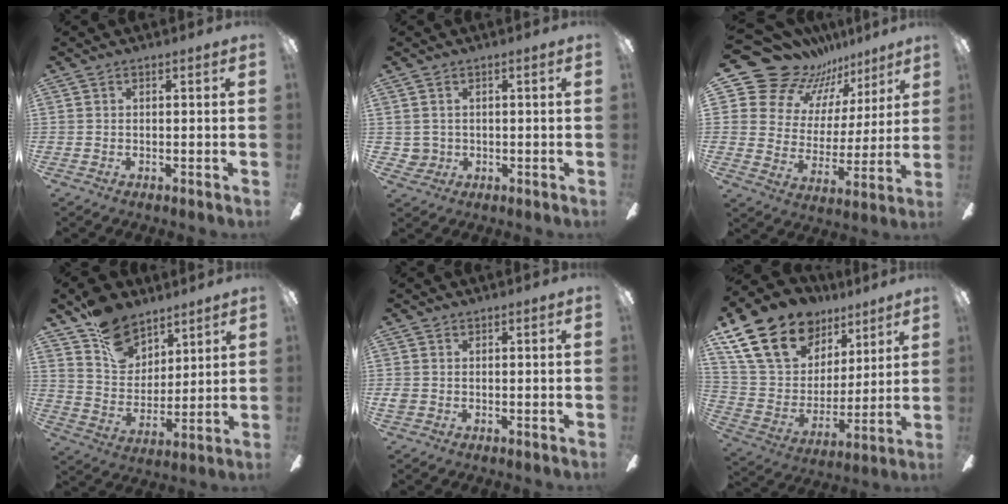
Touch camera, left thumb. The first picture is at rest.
{"total": 2.8, "force": [0.8, 2.7, 0.2], "torque": [-0.011, 0.004, 0.018]}
{"total": 17.4, "force": [14.0, 9.8, 3.3], "torque": [-0.085, -0.111, 0.266]}
{"total": 13.3, "force": [9.4, 8.3, 4.4], "torque": [-0.086, -0.050, 0.183]}
{"total": 1.4, "force": [0.0, 1.3, 0.5], "torque": [-0.010, 0.004, 0.000]}
{"total": 22.2, "force": [13.7, 14.1, 10.4], "torque": [-0.198, -0.067, 0.265]}